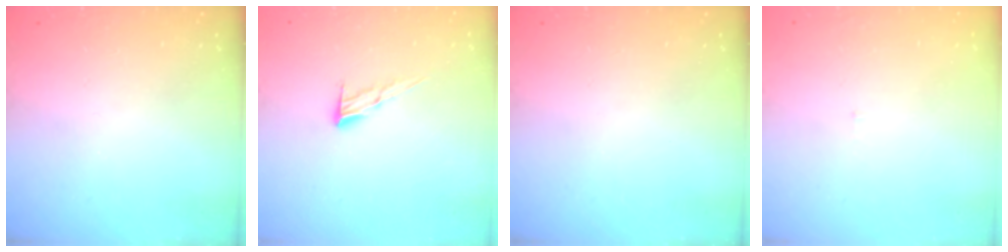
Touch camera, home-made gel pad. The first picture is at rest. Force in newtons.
{"total": 7.2, "press": 7.2, "slide": 0.4}
{"total": 0.0}
{"total": 3.0, "press": 3.0, "slide": 0.2}